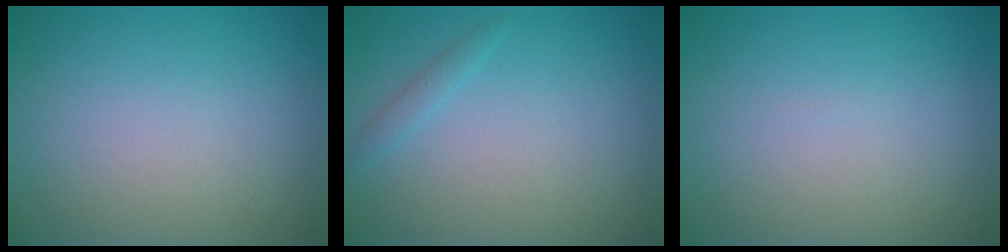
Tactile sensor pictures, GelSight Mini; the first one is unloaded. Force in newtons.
{"total": 0.9, "press": 0.9, "slide": 0.0}
{"total": 0.0}